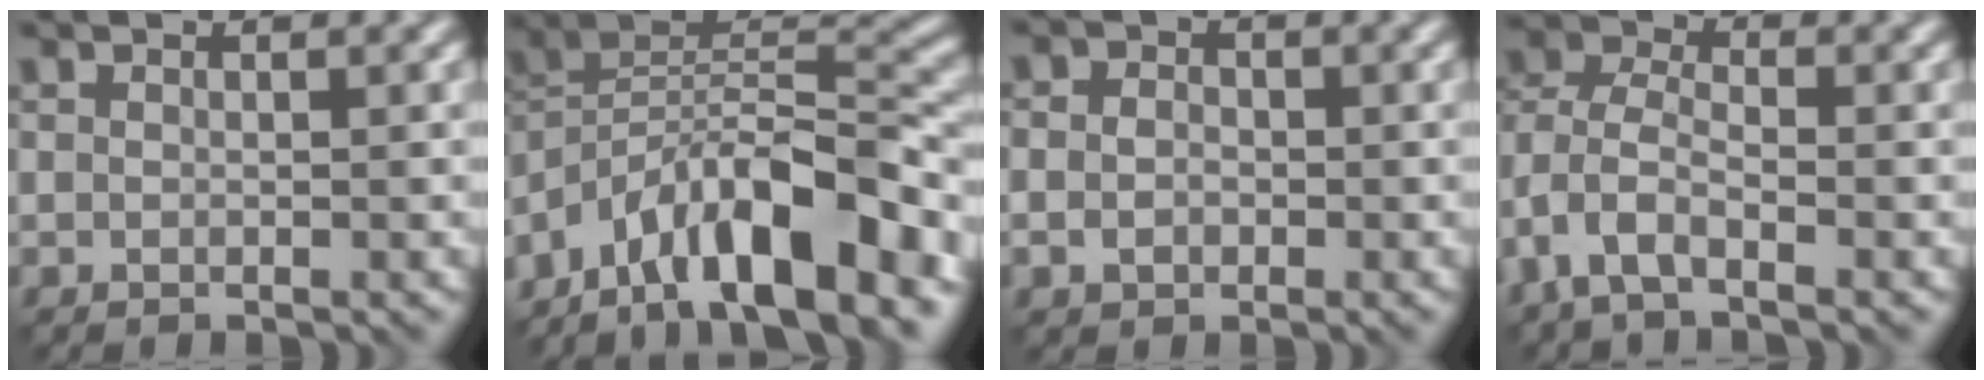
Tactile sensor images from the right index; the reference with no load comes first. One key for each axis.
{"total": 13.7, "fx": -8.2, "fy": 4.9, "fz": 9.8, "tx": -0.159, "ty": 0.037, "tz": -0.148}
{"total": 2.4, "fx": -0.3, "fy": 2.1, "fz": 1.2, "tx": -0.008, "ty": 0.002, "tz": -0.016}
{"total": 4.7, "fx": -2.2, "fy": 2.4, "fz": 3.3, "tx": -0.078, "ty": 0.005, "tz": -0.059}